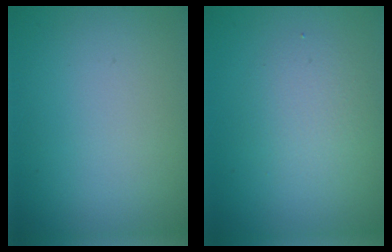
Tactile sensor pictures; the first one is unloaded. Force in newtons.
{"total": 2.4, "press": 2.4, "slide": 0.3}